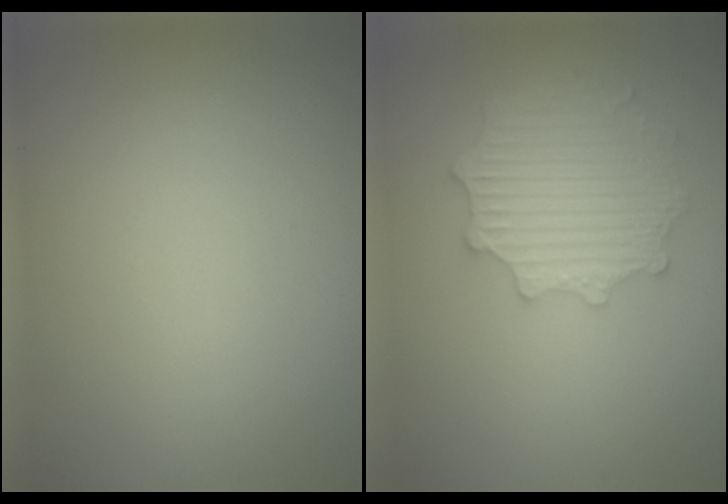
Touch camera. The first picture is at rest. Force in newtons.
{"total": 4.6, "press": 3.8, "slide": 2.5}